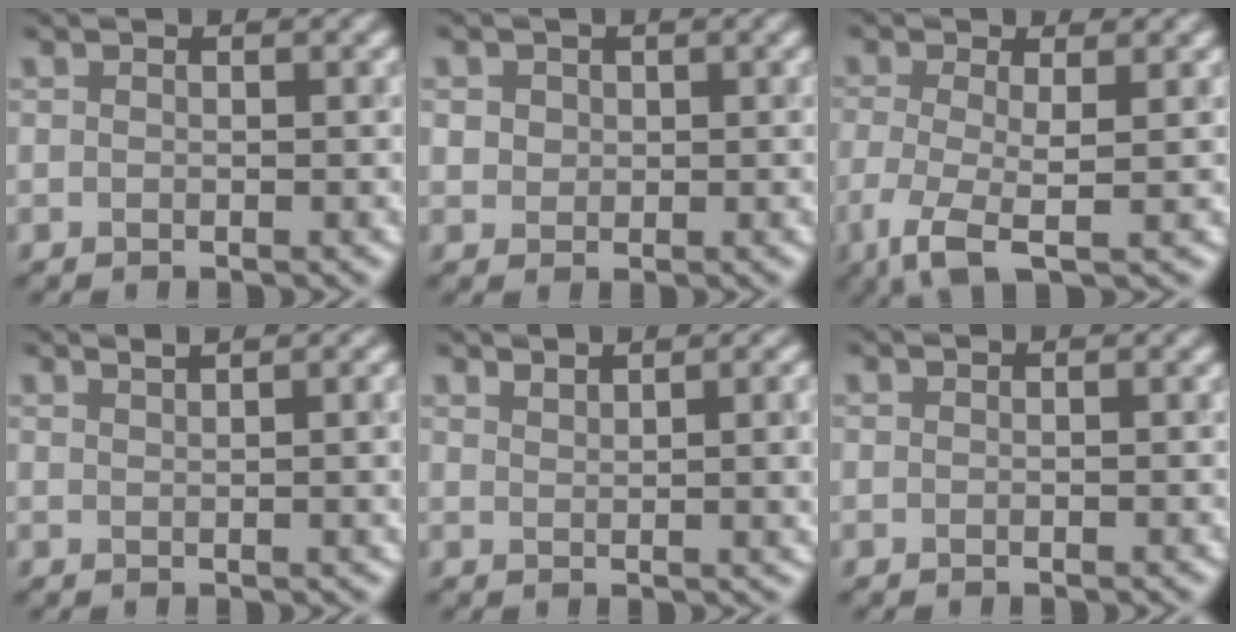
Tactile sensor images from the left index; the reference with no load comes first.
{"total": 1.5, "force": [0.7, 1.3, 0.2], "torque": [-0.005, 0.011, 0.012]}
{"total": 3.7, "force": [-1.5, 1.0, 3.2], "torque": [-0.078, -0.006, -0.037]}
{"total": 3.8, "force": [1.7, 1.2, 3.2], "torque": [-0.021, 0.013, 0.014]}
{"total": 4.6, "force": [2.3, 1.5, 3.7], "torque": [-0.027, 0.012, 0.036]}
{"total": 0.0}